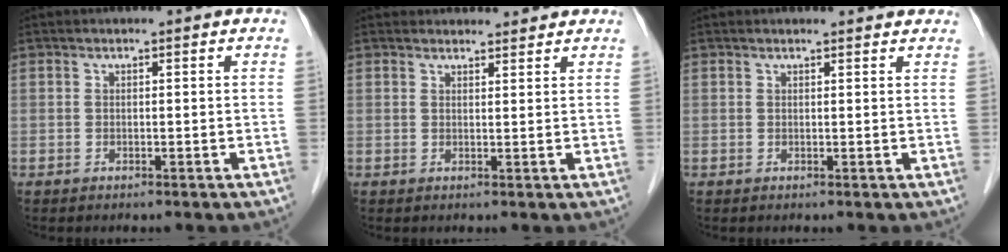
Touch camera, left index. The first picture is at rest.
{"total": 4.4, "force": [4.3, 1.2, 0.3], "torque": [-0.001, 0.014, 0.051]}
{"total": 3.7, "force": [3.6, 0.6, 0.7], "torque": [-0.013, 0.010, 0.033]}